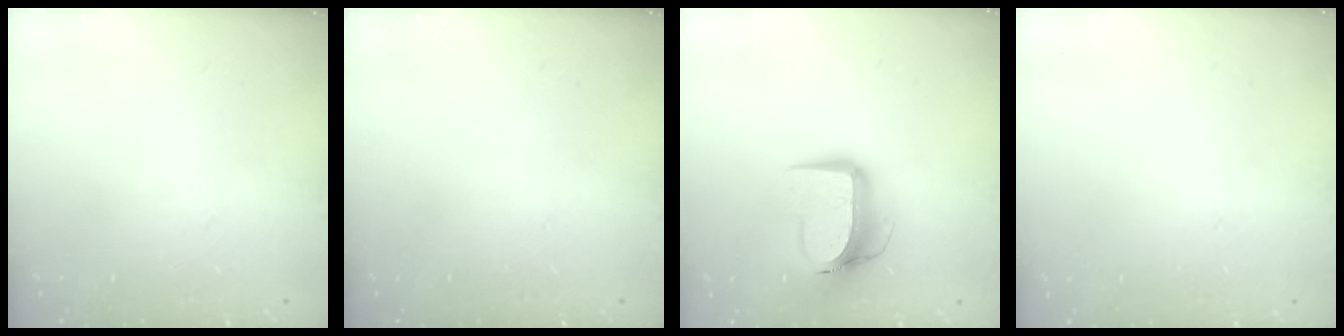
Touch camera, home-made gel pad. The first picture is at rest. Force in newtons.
{"total": 0.0}
{"total": 12.3, "press": 12.3, "slide": 1.3}
{"total": 0.0}